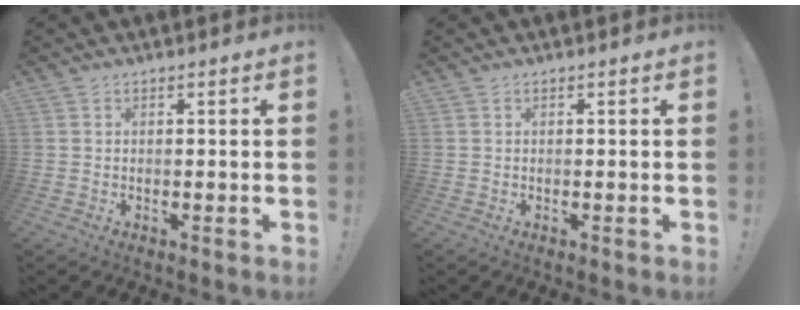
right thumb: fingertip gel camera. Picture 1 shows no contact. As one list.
[{"total": 0.0}]